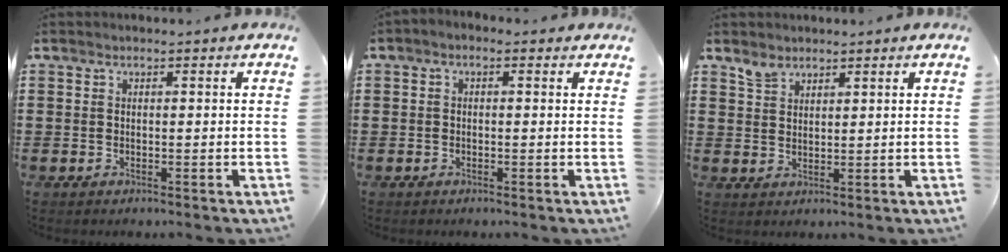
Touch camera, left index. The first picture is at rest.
{"total": 0.8, "force": [-0.5, 0.4, 0.5], "torque": [-0.010, -0.001, -0.010]}
{"total": 2.6, "force": [2.2, 1.3, 0.5], "torque": [-0.015, 0.002, 0.044]}